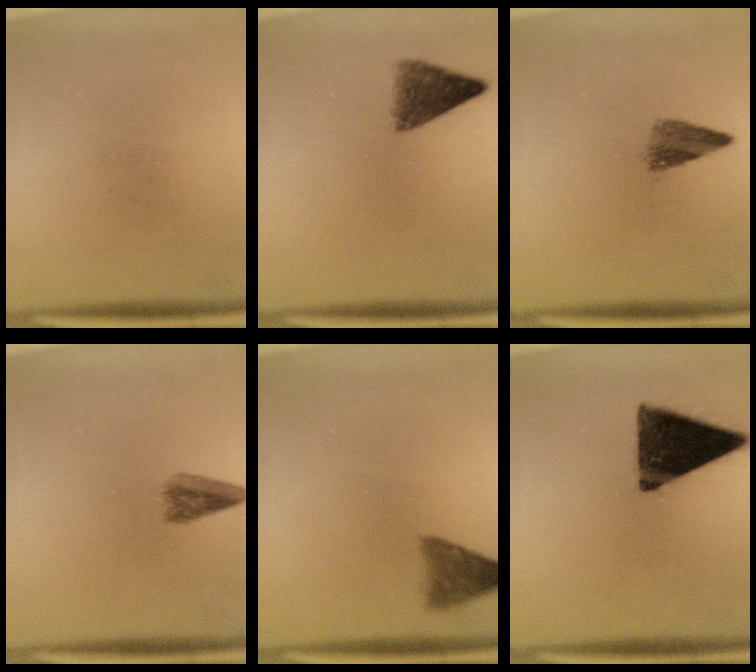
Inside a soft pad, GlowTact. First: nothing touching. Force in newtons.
{"total": 4.9}
{"total": 3.5}
{"total": 3.0}
{"total": 3.6}
{"total": 14.8}